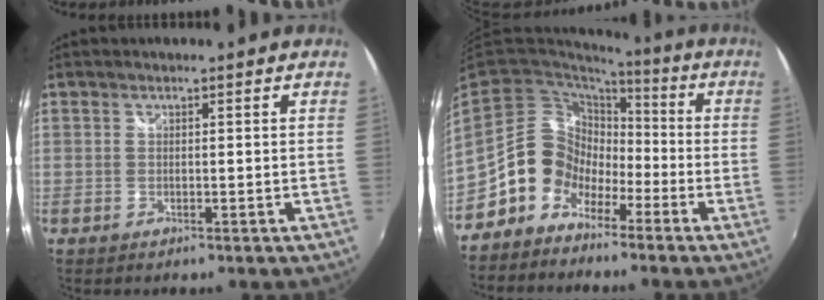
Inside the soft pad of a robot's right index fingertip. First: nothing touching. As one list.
[{"total": 12.7, "force": [-5.6, 10.4, 4.6], "torque": [-0.095, 0.034, -0.111]}]